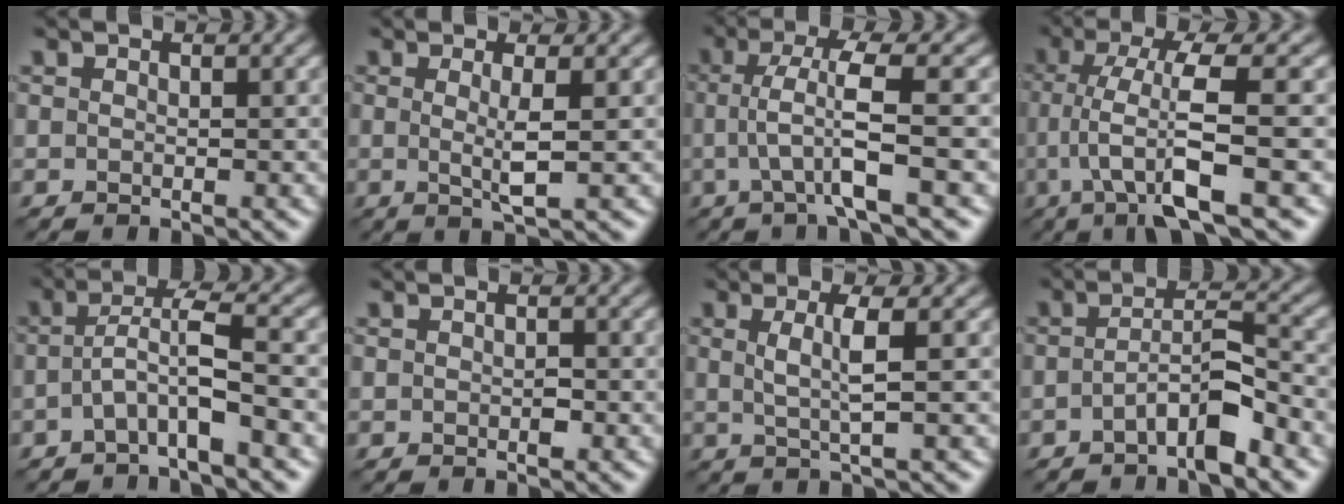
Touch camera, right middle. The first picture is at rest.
{"total": 2.7, "force": [0.1, 0.4, 2.7], "torque": [-0.050, -0.008, 0.001]}
{"total": 5.5, "force": [-0.3, 0.8, 5.4], "torque": [-0.102, 0.006, -0.006]}
{"total": 7.3, "force": [-1.4, 1.4, 7.0], "torque": [-0.125, 0.005, -0.029]}
{"total": 4.4, "force": [-1.3, 0.5, 4.2], "torque": [-0.080, 0.013, -0.034]}
{"total": 0.7, "force": [-0.2, 0.4, 0.6], "torque": [-0.010, 0.002, -0.001]}
{"total": 3.0, "force": [0.4, 0.5, 3.0], "torque": [-0.056, -0.003, 0.008]}
{"total": 4.2, "force": [-2.1, 1.0, 3.5], "torque": [-0.060, 0.013, -0.042]}